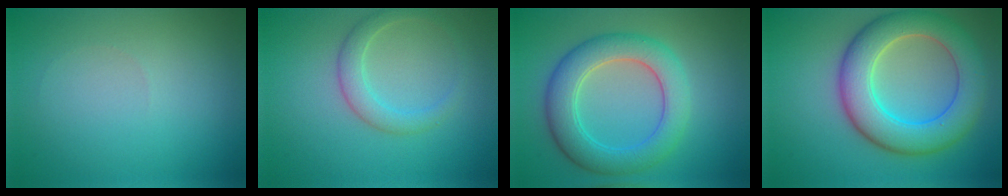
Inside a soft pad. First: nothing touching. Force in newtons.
{"total": 2.4, "press": 2.4, "slide": 0.2}
{"total": 5.8, "press": 5.8, "slide": 0.3}
{"total": 8.1, "press": 8.1, "slide": 0.3}